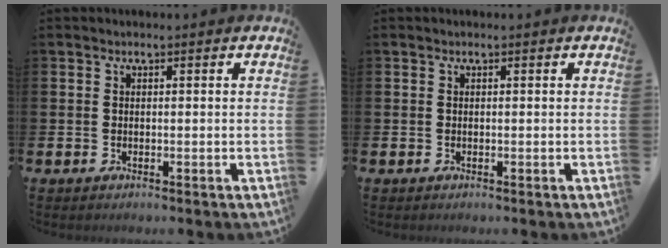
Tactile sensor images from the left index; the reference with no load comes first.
{"total": 0.0}